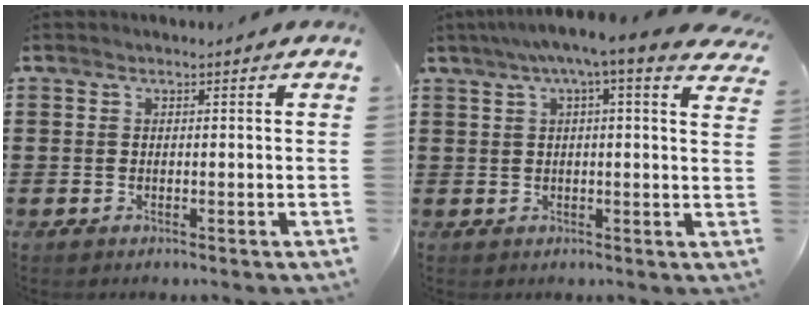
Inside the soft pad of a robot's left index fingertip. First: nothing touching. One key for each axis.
{"total": 5.2, "fx": 3.2, "fy": -0.1, "fz": 4.0, "tx": -0.079, "ty": -0.012, "tz": 0.050}